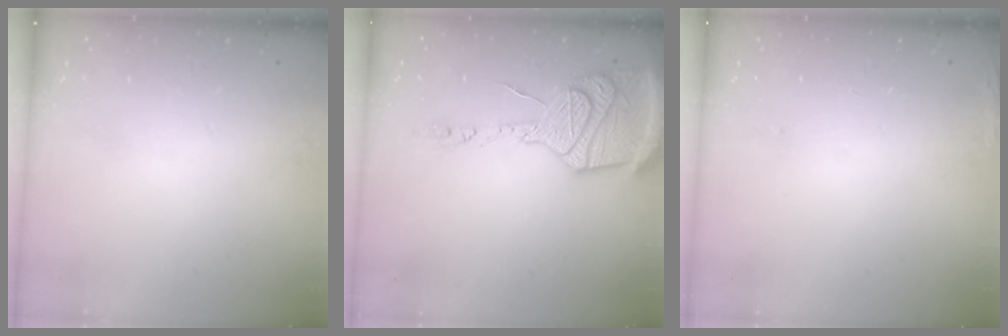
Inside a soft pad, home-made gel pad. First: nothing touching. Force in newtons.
{"total": 23.1, "press": 22.5, "slide": 4.9}
{"total": 6.3, "press": 5.9, "slide": 2.1}